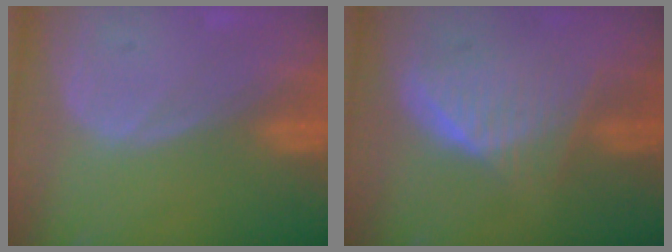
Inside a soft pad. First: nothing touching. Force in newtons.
{"total": 5.9, "press": 5.9, "slide": 0.6}